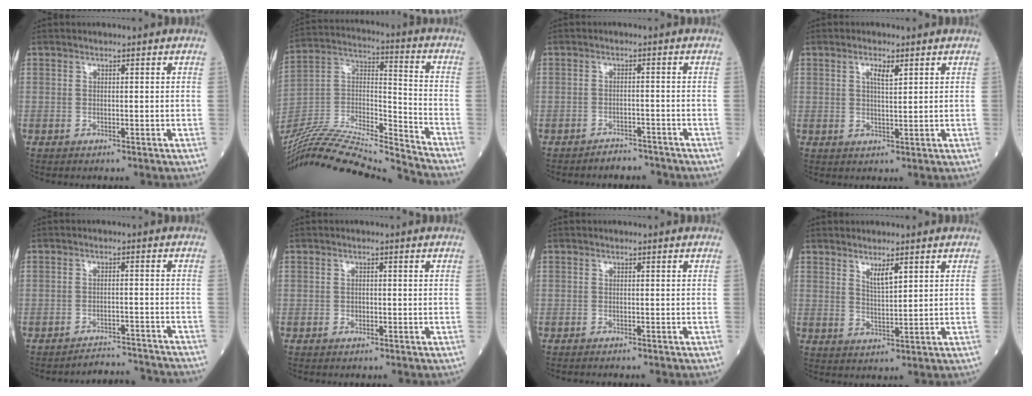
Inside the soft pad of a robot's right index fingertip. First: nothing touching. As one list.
[{"total": 26.4, "force": [-24.7, 0.1, 9.3], "torque": [-0.200, -0.015, -0.417]}, {"total": 3.4, "force": [-3.2, 1.2, -0.1], "torque": [0.002, 0.002, -0.048]}, {"total": 2.7, "force": [1.4, 0.5, 2.3], "torque": [-0.043, -0.001, 0.022]}, {"total": 8.0, "force": [-8.0, -0.4, -0.1], "torque": [0.006, 0.005, -0.107]}, {"total": 0.8, "force": [-0.3, 0.6, 0.4], "torque": [-0.006, 0.002, -0.006]}, {"total": 1.1, "force": [-1.0, 0.0, 0.4], "torque": [-0.003, 0.001, -0.014]}, {"total": 3.2, "force": [2.0, 0.5, 2.5], "torque": [-0.047, -0.004, 0.040]}]